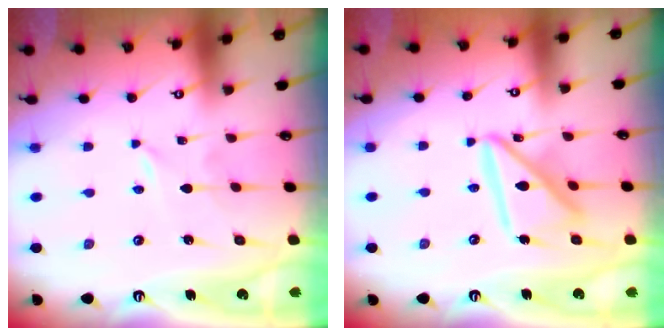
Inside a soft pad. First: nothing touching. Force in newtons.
{"total": 15.5, "press": 15.5, "slide": 1.6}